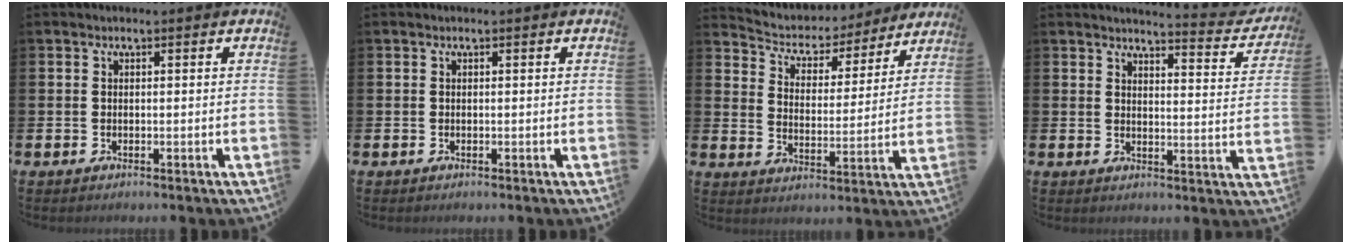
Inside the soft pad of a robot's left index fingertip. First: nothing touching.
{"total": 0.0}
{"total": 5.1, "force": [4.7, 1.8, 0.4], "torque": [-0.039, -0.040, 0.076]}
{"total": 3.7, "force": [3.6, 0.0, 0.6], "torque": [-0.012, -0.035, 0.055]}